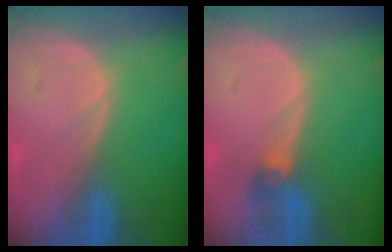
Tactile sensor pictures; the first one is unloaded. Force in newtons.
{"total": 3.0, "press": 2.6, "slide": 1.4}